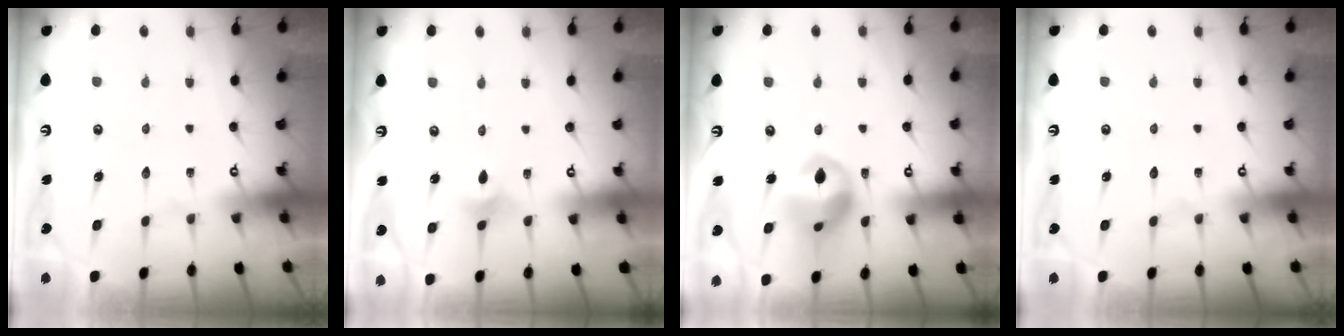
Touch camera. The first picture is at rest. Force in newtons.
{"total": 2.9, "press": 2.9, "slide": 0.6}
{"total": 13.5, "press": 13.4, "slide": 1.7}
{"total": 0.0}